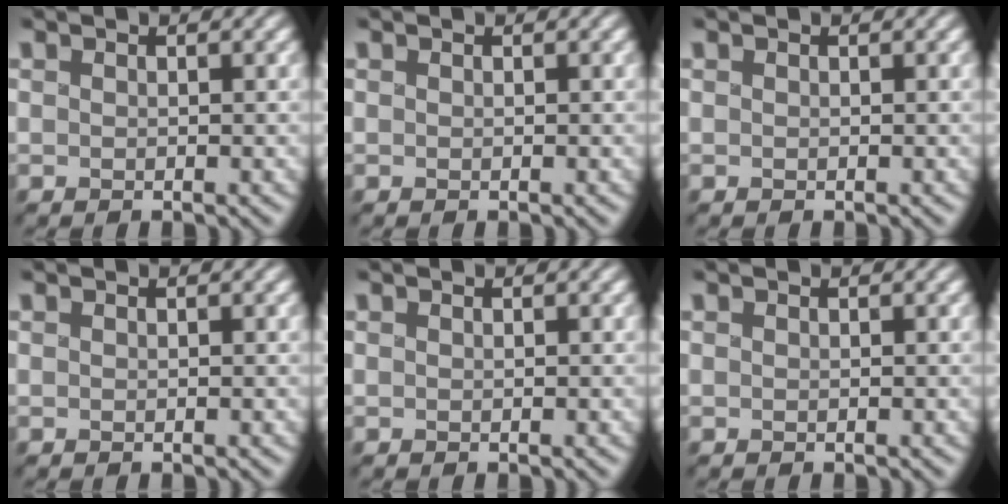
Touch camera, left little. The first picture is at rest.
{"total": 0.0}
{"total": 0.0}
{"total": 0.0}
{"total": 0.0}
{"total": 0.0}